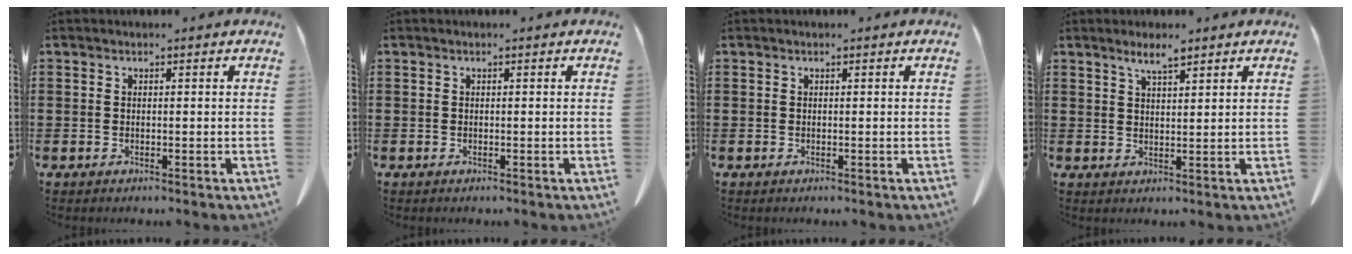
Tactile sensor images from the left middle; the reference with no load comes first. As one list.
[{"total": 0.0}, {"total": 0.0}, {"total": 3.3, "force": [2.5, 0.4, 2.1], "torque": [-0.045, 0.000, 0.045]}]